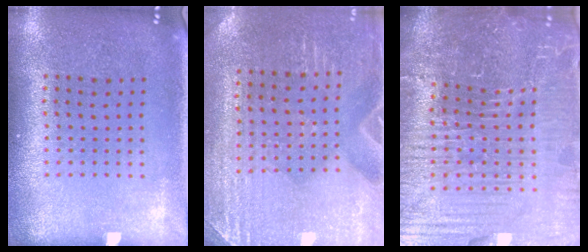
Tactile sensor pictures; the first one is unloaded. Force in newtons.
{"total": 2.9, "press": 2.9, "slide": 0.4}
{"total": 6.7, "press": 6.0, "slide": 3.0}